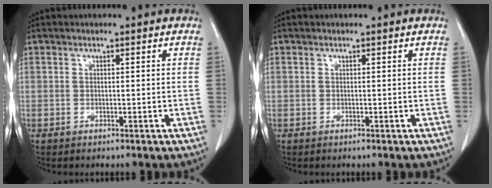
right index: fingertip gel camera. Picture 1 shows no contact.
{"total": 0.0}